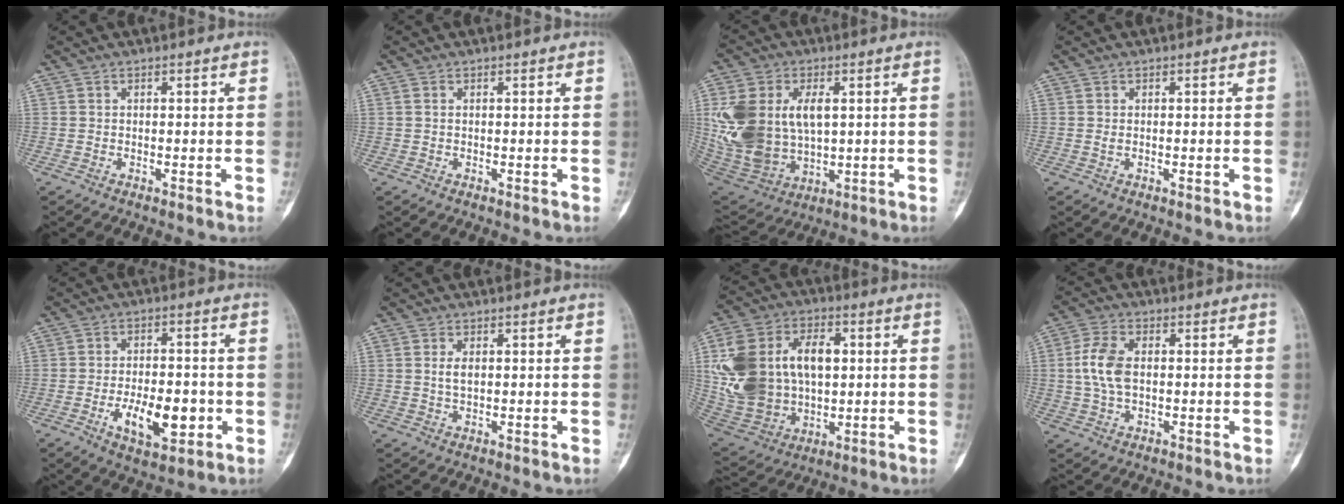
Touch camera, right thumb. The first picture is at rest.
{"total": 0.7, "force": [0.2, 0.4, 0.5], "torque": [-0.014, 0.003, 0.006]}
{"total": 19.3, "force": [2.9, 12.5, 14.5], "torque": [-0.300, -0.011, 0.074]}
{"total": 0.5, "force": [0.0, 0.3, 0.5], "torque": [-0.007, 0.000, 0.004]}
{"total": 10.9, "force": [-3.2, 5.2, 9.0], "torque": [-0.133, 0.011, -0.045]}
{"total": 2.2, "force": [0.4, 1.1, 1.9], "torque": [-0.032, -0.004, 0.009]}
{"total": 22.6, "force": [2.8, 15.4, 16.3], "torque": [-0.310, 0.010, 0.068]}
{"total": 7.7, "force": [0.5, 4.6, 6.2], "torque": [-0.135, 0.010, 0.008]}